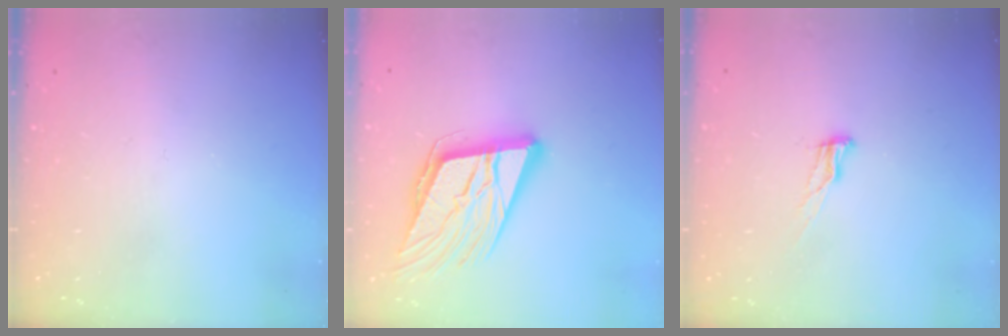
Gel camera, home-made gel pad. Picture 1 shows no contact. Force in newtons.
{"total": 19.0, "press": 18.5, "slide": 4.3}
{"total": 6.2, "press": 6.1, "slide": 0.7}